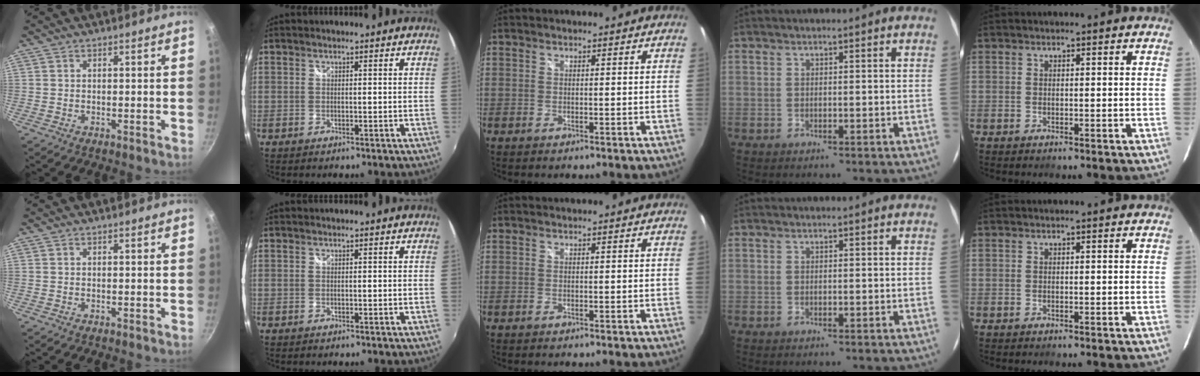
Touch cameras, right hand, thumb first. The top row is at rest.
{}